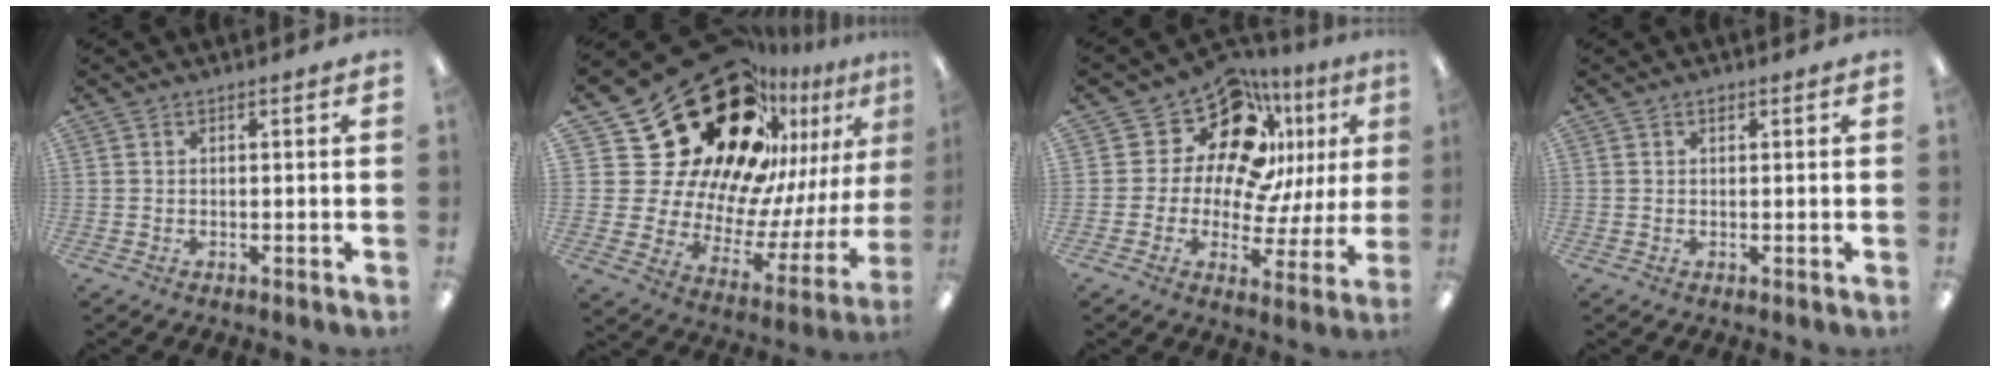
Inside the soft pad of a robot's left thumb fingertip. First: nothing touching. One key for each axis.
{"total": 34.6, "fx": 20.4, "fy": 20.6, "fz": 19.0, "tx": -0.271, "ty": -0.174, "tz": 0.415}
{"total": 18.2, "fx": 10.3, "fy": 11.2, "fz": 10.0, "tx": -0.180, "ty": -0.068, "tz": 0.185}
{"total": 1.0, "fx": 0.6, "fy": 0.6, "fz": 0.6, "tx": -0.005, "ty": 0.000, "tz": 0.008}